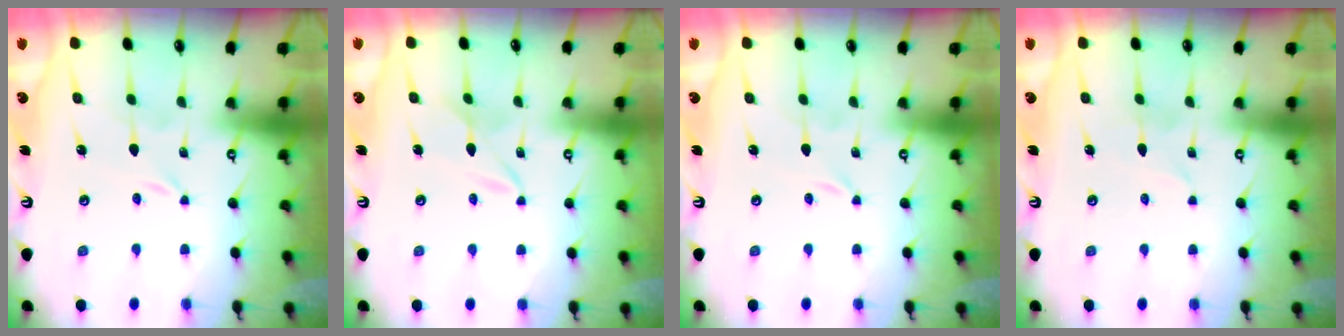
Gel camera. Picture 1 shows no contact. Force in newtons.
{"total": 2.9, "press": 2.9, "slide": 0.3}
{"total": 0.0}
{"total": 1.9, "press": 1.9, "slide": 0.2}